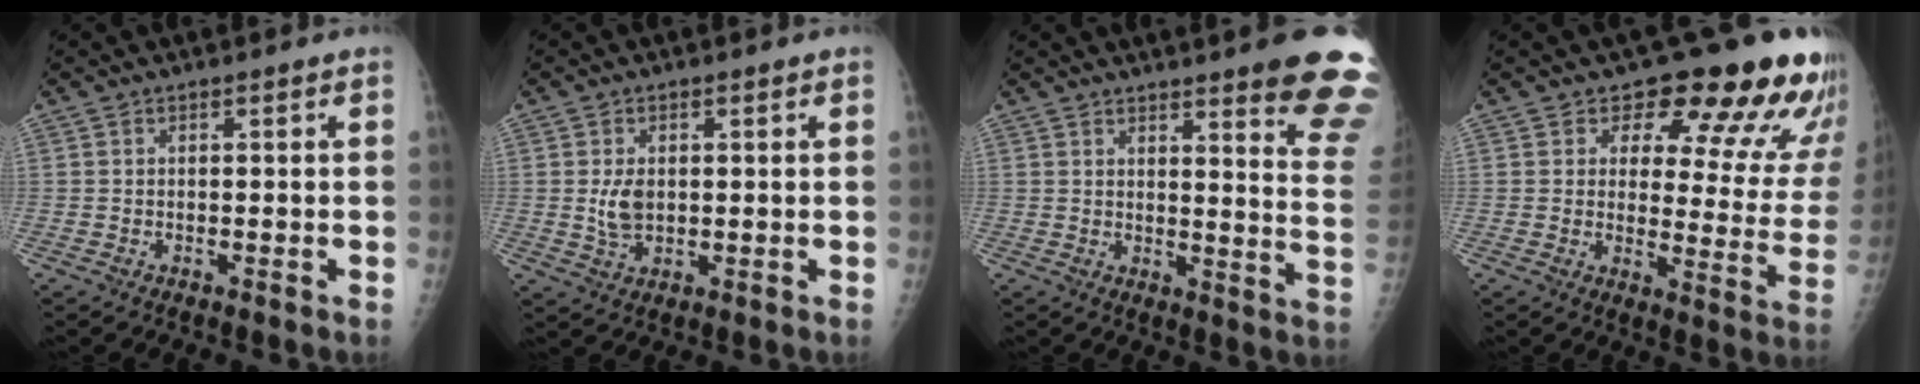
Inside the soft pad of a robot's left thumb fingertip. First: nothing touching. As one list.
[{"total": 4.4, "force": [0.4, 2.9, 3.3], "torque": [-0.056, -0.006, 0.013]}, {"total": 16.4, "force": [11.7, 2.1, 11.3], "torque": [-0.113, -0.078, 0.131]}, {"total": 17.4, "force": [13.3, 6.7, 9.0], "torque": [-0.050, -0.089, 0.145]}]